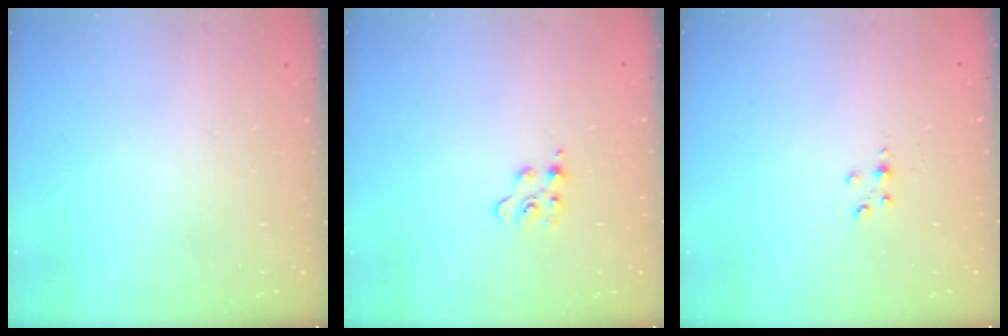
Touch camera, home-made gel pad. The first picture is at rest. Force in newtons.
{"total": 4.4, "press": 4.3, "slide": 0.4}
{"total": 2.7, "press": 2.7, "slide": 0.4}